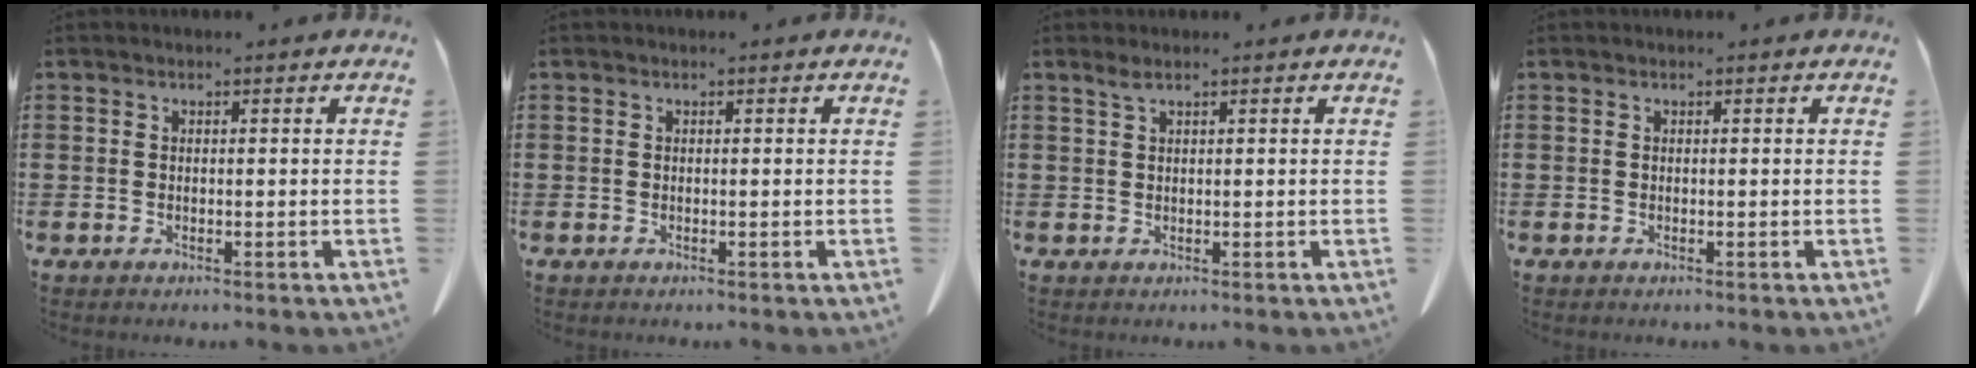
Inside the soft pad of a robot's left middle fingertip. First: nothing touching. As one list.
[{"total": 0.0}, {"total": 1.2, "force": [0.7, 0.1, 1.0], "torque": [-0.021, 0.001, 0.013]}, {"total": 0.0}]